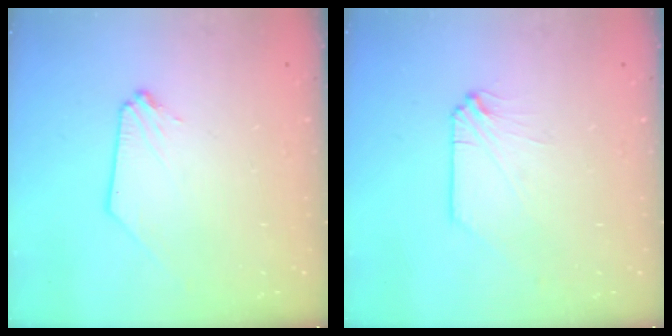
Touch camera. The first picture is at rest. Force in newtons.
{"total": 0.0}